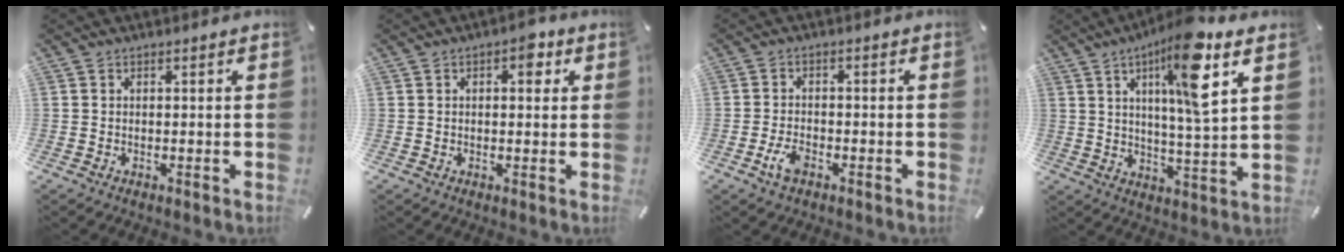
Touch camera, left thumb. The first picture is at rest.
{"total": 4.5, "force": [1.5, 2.4, 3.5], "torque": [-0.034, -0.007, 0.015]}
{"total": 4.0, "force": [-2.1, 2.2, 2.7], "torque": [-0.062, 0.004, -0.041]}
{"total": 15.2, "force": [7.3, 2.9, 13.0], "torque": [-0.210, -0.024, 0.111]}